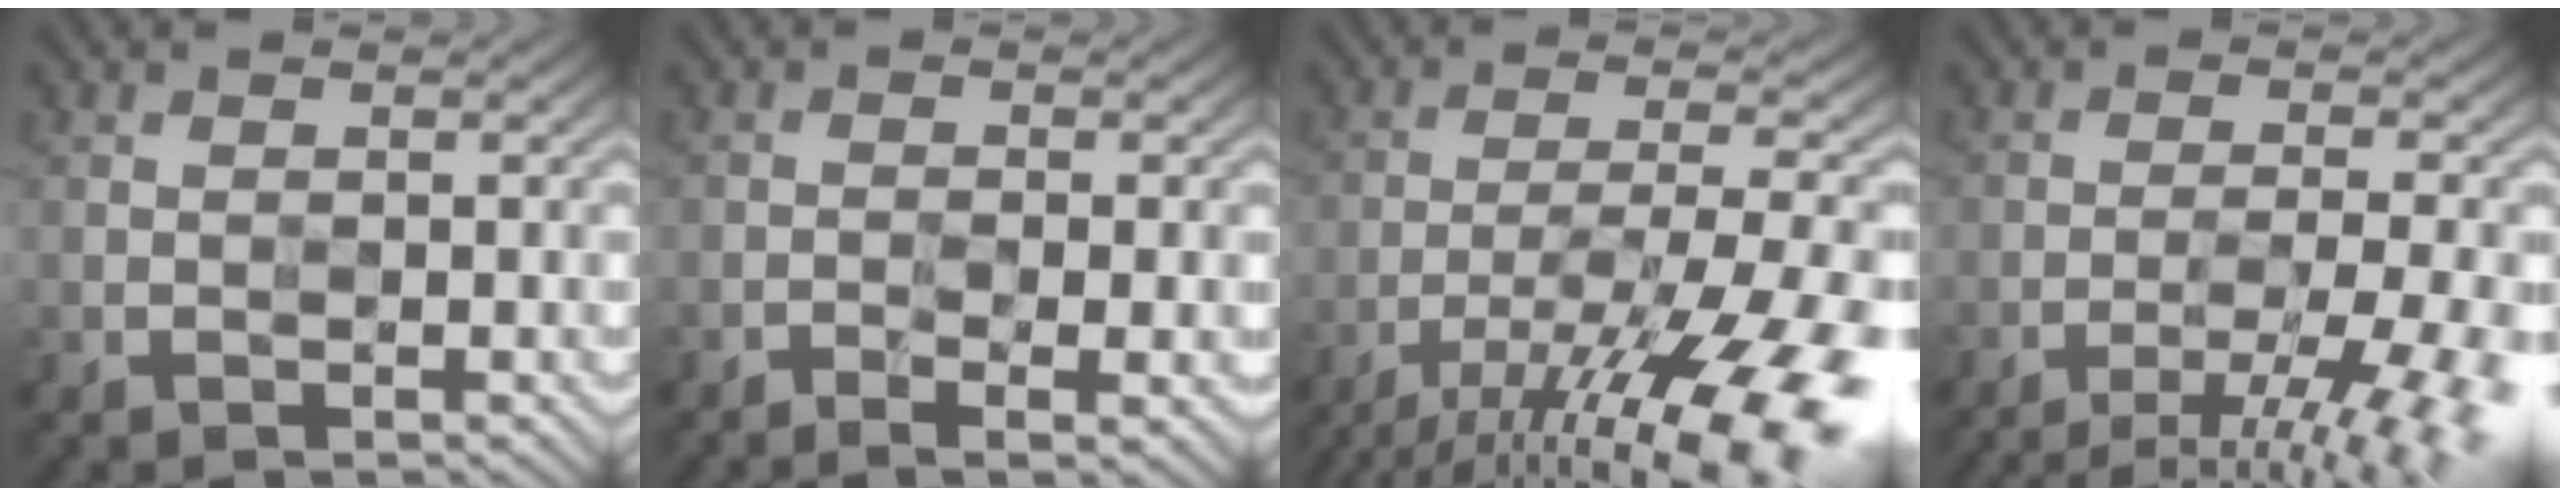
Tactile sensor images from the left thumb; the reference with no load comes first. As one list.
[{"total": 3.5, "force": [-1.7, 0.6, 3.0], "torque": [-0.055, -0.005, -0.028]}, {"total": 16.9, "force": [-11.4, 3.8, 11.9], "torque": [-0.211, -0.028, -0.171]}, {"total": 11.3, "force": [-7.4, 2.1, 8.3], "torque": [-0.133, -0.007, -0.098]}]